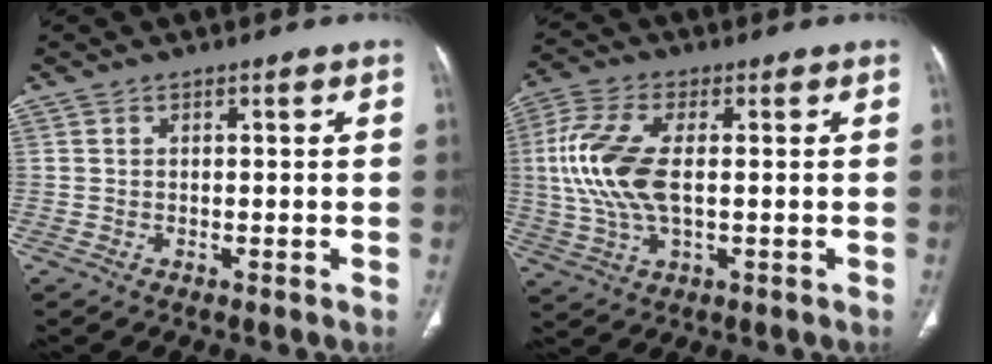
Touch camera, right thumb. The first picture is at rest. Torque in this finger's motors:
{"motor_torque": [-0.47, 1.21, 1.58, 0.05, 0.19]}